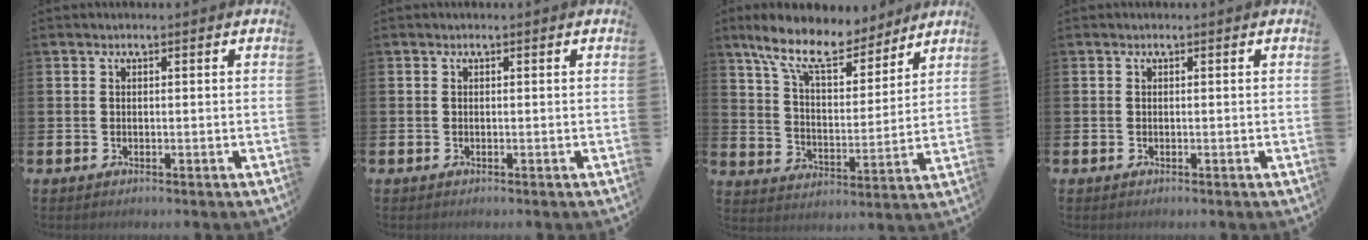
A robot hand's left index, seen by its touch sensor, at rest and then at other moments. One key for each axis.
{"total": 0.0}
{"total": 11.3, "fx": 9.6, "fy": 3.7, "fz": 4.9, "tx": -0.120, "ty": -0.055, "tz": 0.167}
{"total": 0.0}